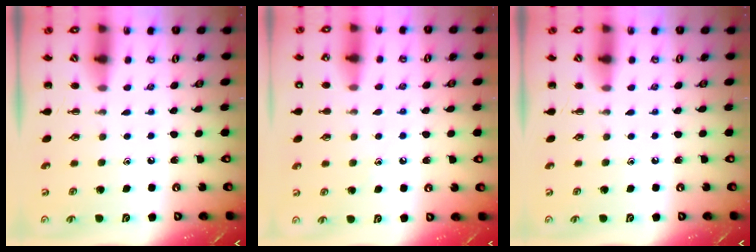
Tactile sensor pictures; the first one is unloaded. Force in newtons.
{"total": 9.5, "press": 9.2, "slide": 2.5}
{"total": 0.0}